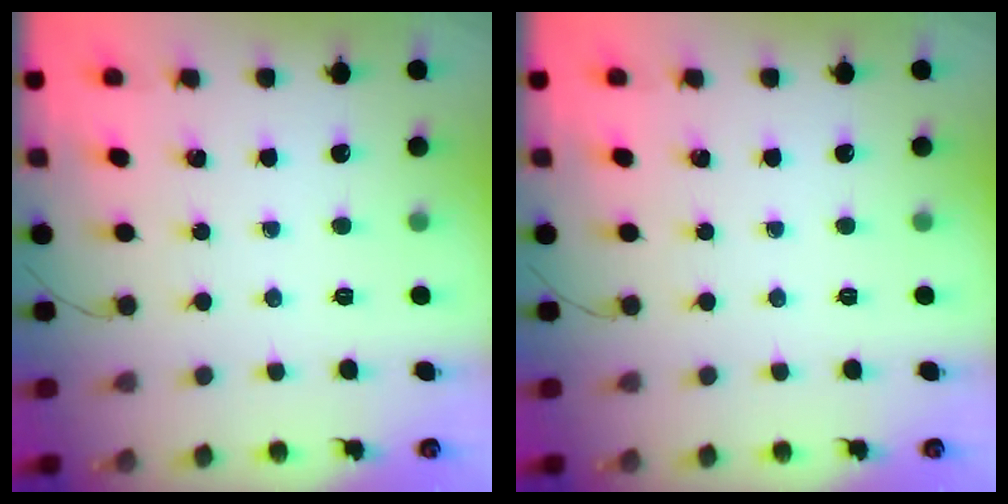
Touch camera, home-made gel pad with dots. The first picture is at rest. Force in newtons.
{"total": 0.0}